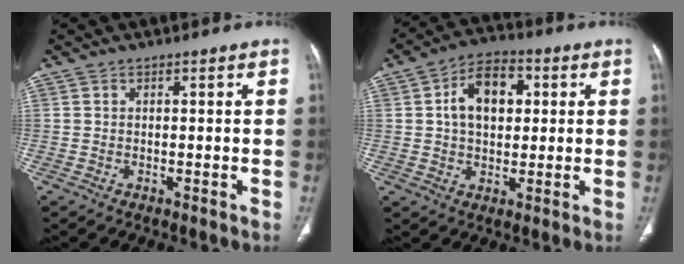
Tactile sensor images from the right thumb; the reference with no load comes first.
{"total": 10.8, "force": [2.2, 7.0, 7.9], "torque": [-0.111, 0.012, 0.032]}